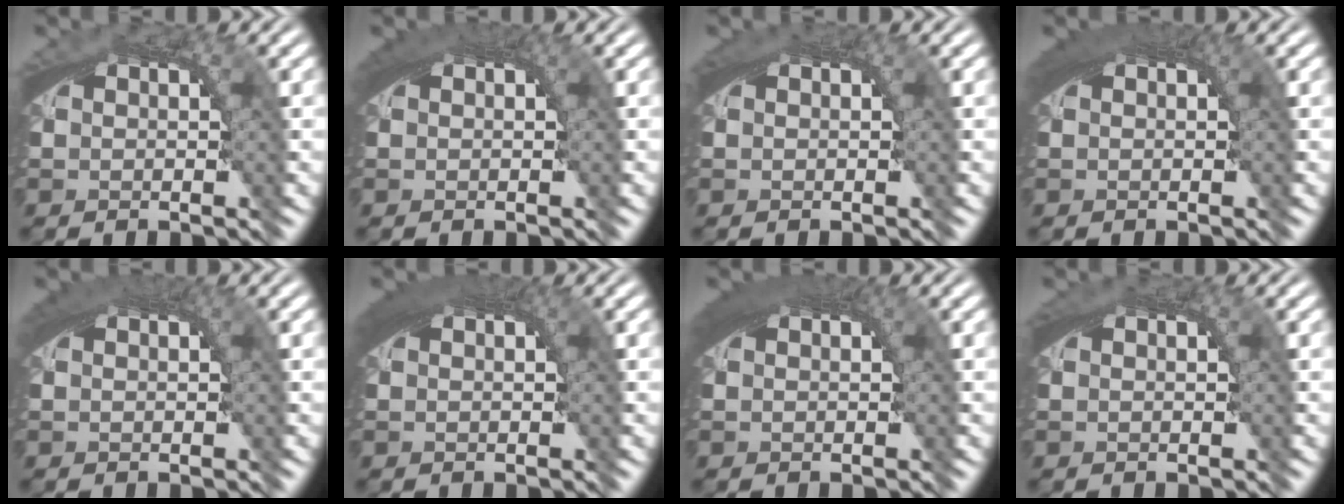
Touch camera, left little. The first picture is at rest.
{"total": 1.9, "force": [0.7, 0.4, 1.8], "torque": [-0.023, 0.007, 0.012]}
{"total": 1.2, "force": [0.4, 0.1, 1.1], "torque": [-0.015, 0.004, 0.008]}
{"total": 2.4, "force": [0.9, 0.6, 2.1], "torque": [-0.026, 0.008, 0.014]}
{"total": 1.8, "force": [0.8, 0.3, 1.6], "torque": [-0.019, 0.007, 0.012]}
{"total": 2.8, "force": [1.0, 0.8, 2.5], "torque": [-0.030, 0.010, 0.014]}
{"total": 2.8, "force": [1.0, 0.8, 2.5], "torque": [-0.030, 0.010, 0.013]}
{"total": 0.7, "force": [0.3, 0.0, 0.7], "torque": [-0.009, 0.003, 0.005]}